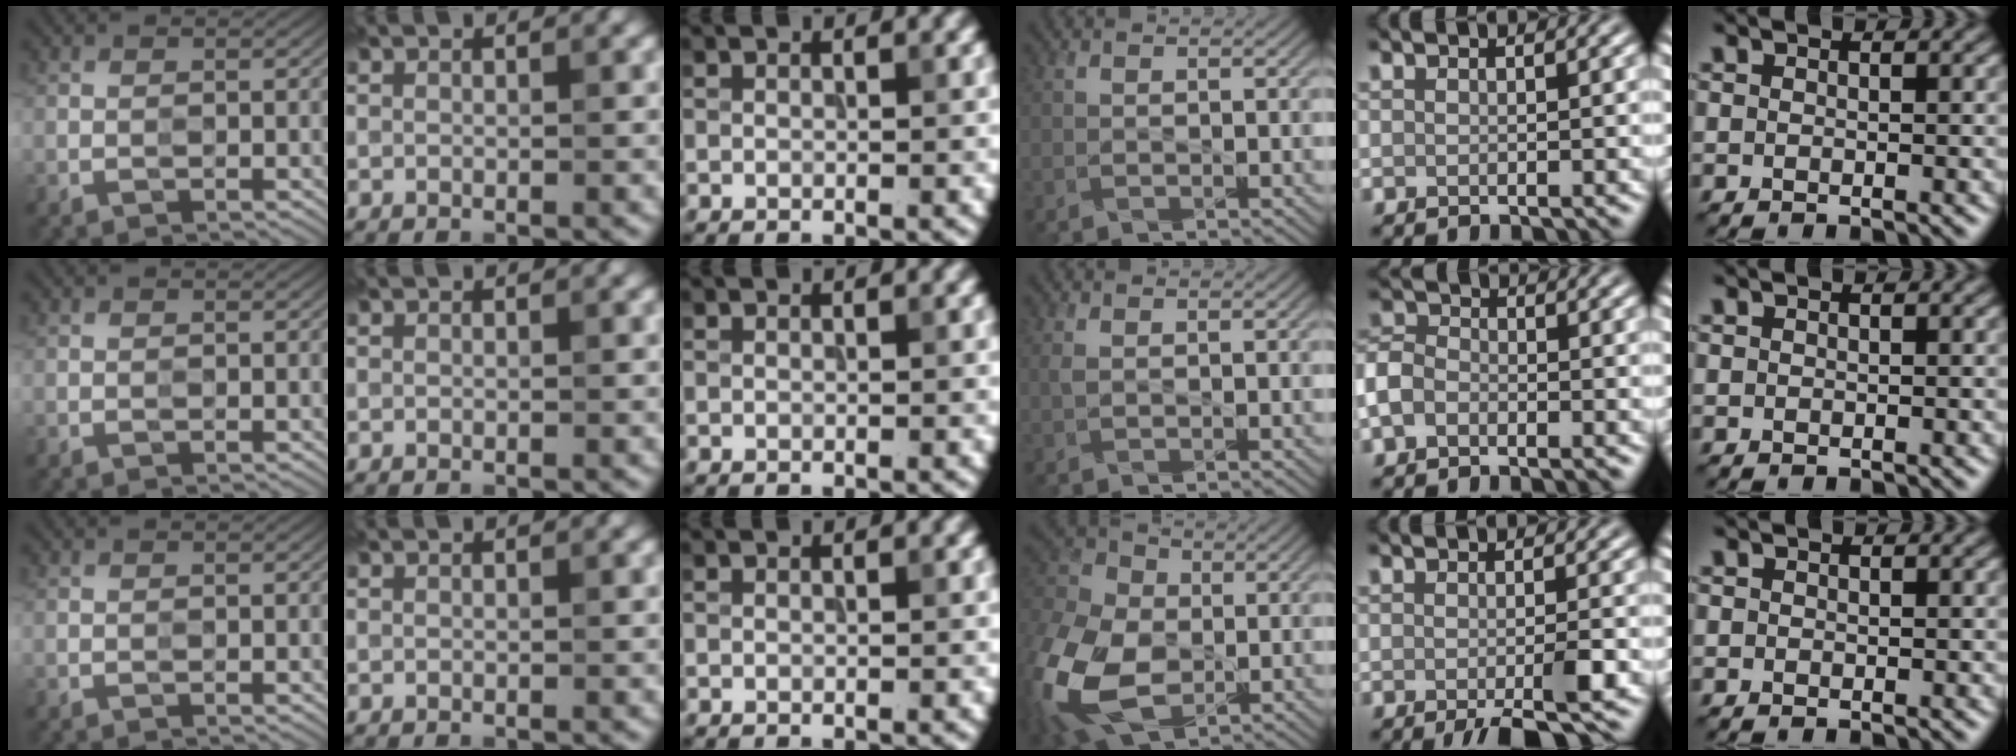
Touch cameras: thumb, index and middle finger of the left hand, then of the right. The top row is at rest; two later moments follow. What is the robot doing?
{"motion": "press", "object": "stopwatch"}